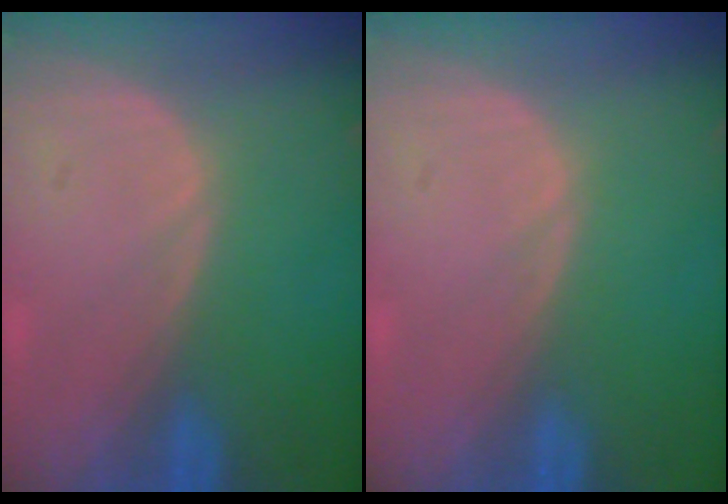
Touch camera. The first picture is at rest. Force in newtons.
{"total": 0.0}